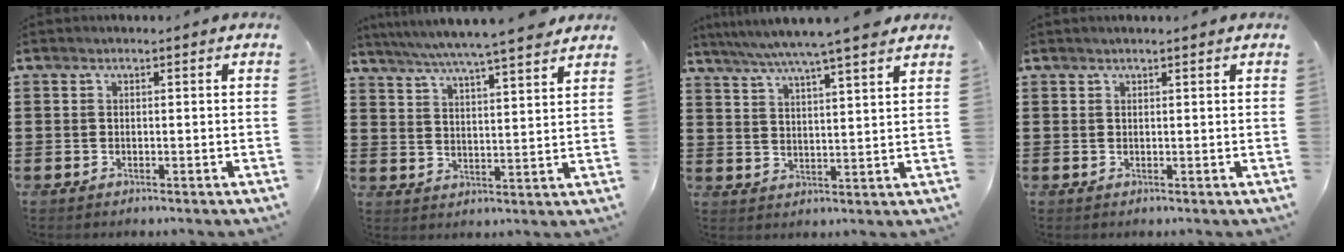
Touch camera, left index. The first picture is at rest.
{"total": 6.0, "force": [5.3, -0.8, 2.5], "torque": [-0.067, -0.033, 0.090]}
{"total": 6.3, "force": [5.4, -0.8, 3.2], "torque": [-0.078, -0.025, 0.093]}
{"total": 0.8, "force": [0.5, 0.0, 0.5], "torque": [-0.010, -0.001, 0.011]}